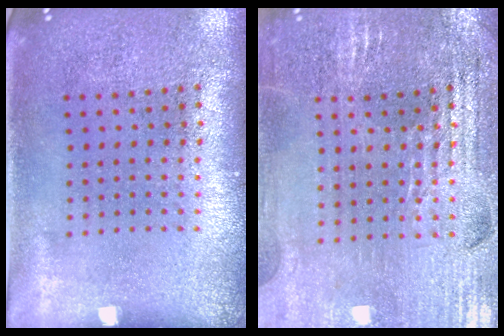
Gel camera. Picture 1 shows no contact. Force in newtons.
{"total": 2.9, "press": 2.8, "slide": 0.5}